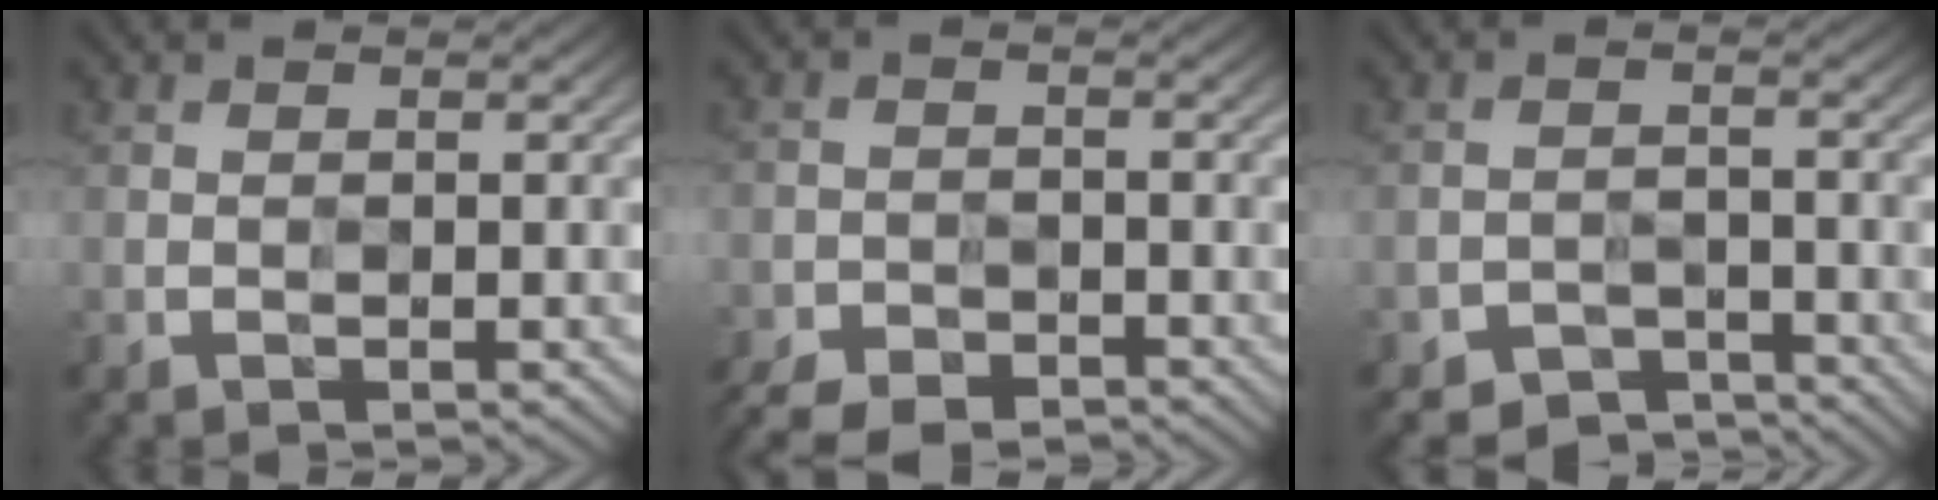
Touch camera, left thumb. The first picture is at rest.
{"total": 5.6, "force": [-4.6, 2.3, 2.1], "torque": [-0.053, -0.019, -0.085]}
{"total": 3.1, "force": [-2.8, 0.1, -1.2], "torque": [0.021, 0.004, -0.058]}